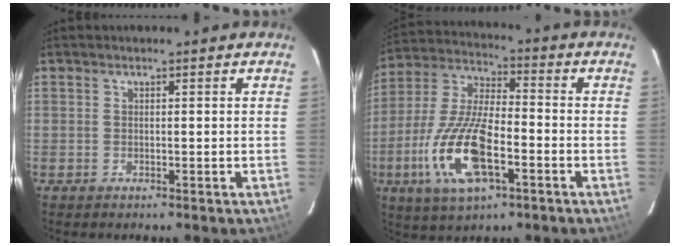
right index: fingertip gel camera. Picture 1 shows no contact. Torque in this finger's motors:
{"motor_torque": [2.14, 0.00, 1.05, 0.18]}